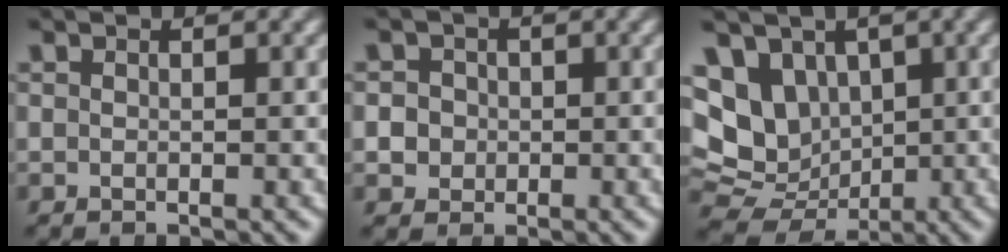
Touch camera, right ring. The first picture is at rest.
{"total": 3.5, "force": [-0.4, 3.4, 0.8], "torque": [-0.023, -0.009, -0.003]}
{"total": 11.0, "force": [-0.3, 9.8, 4.9], "torque": [-0.118, -0.044, 0.010]}